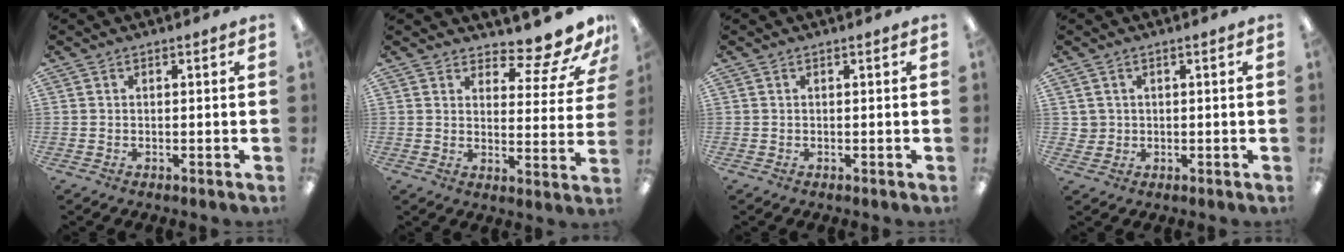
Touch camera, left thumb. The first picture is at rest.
{"total": 10.2, "force": [8.5, 2.8, 4.9], "torque": [-0.050, -0.077, 0.146]}
{"total": 0.0}
{"total": 2.2, "force": [0.8, 2.0, 0.2], "torque": [-0.009, 0.003, 0.013]}